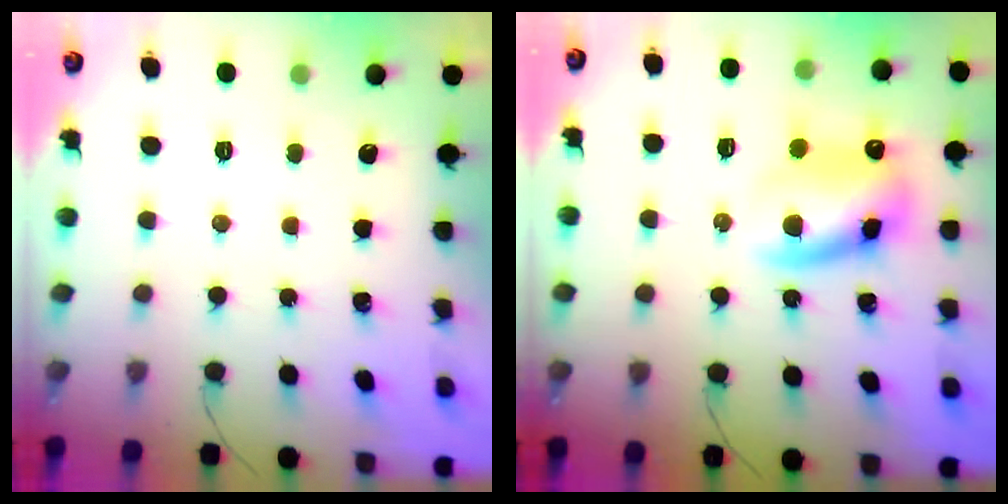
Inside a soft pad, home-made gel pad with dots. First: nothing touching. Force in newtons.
{"total": 11.2, "press": 11.0, "slide": 1.9}